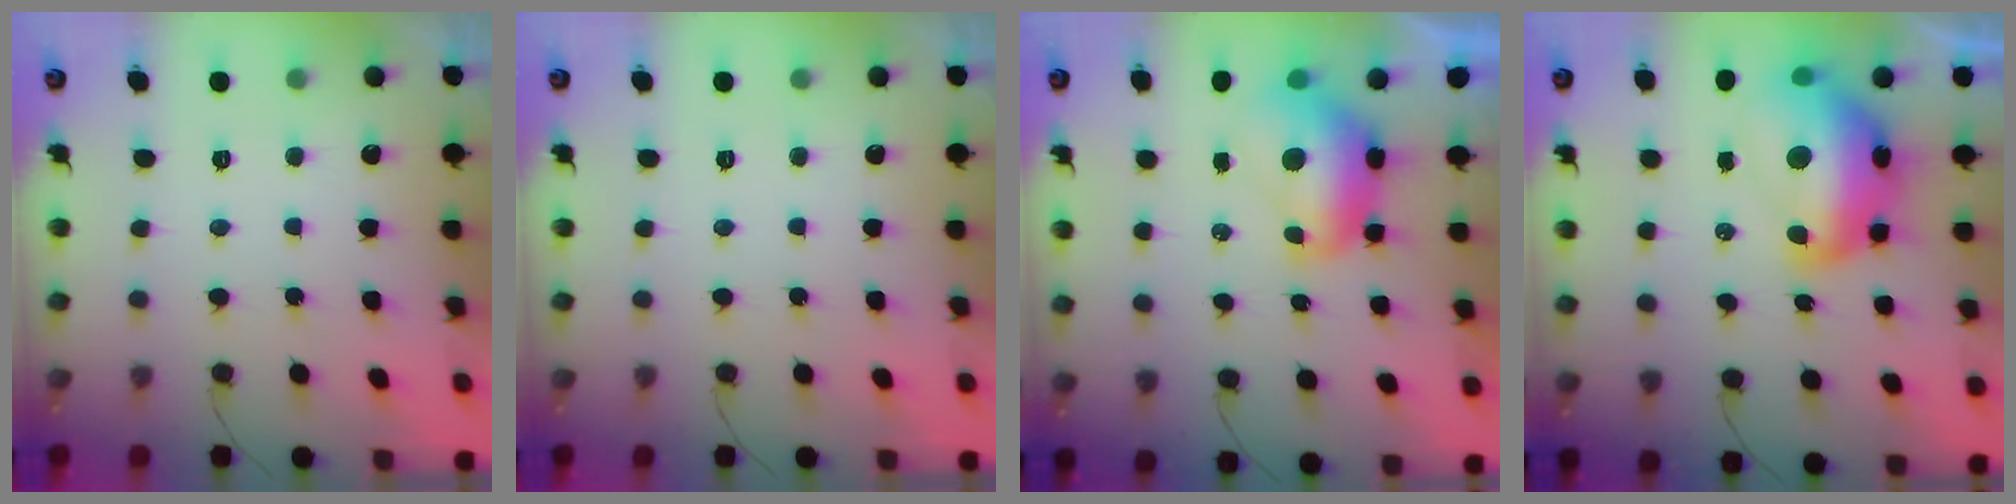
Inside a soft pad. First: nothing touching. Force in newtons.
{"total": 0.0}
{"total": 9.4, "press": 9.4, "slide": 0.9}
{"total": 17.0, "press": 16.9, "slide": 1.3}